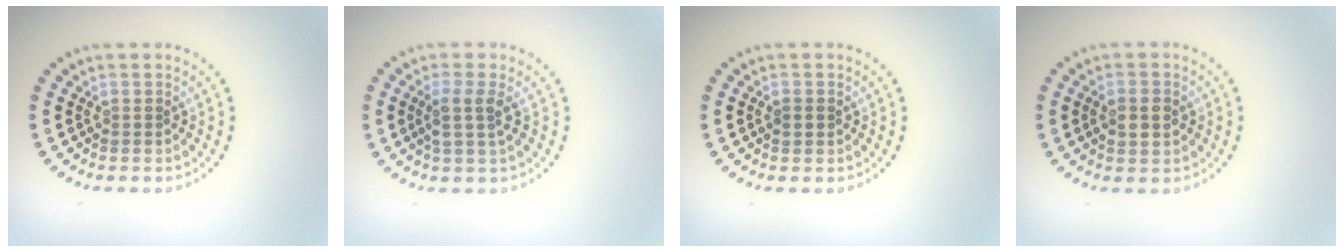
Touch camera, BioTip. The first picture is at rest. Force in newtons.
{"total": 2.2, "press": 1.8, "slide": 1.2}
{"total": 1.2, "press": 1.2, "slide": 0.1}
{"total": 2.8, "press": 2.8, "slide": 0.2}